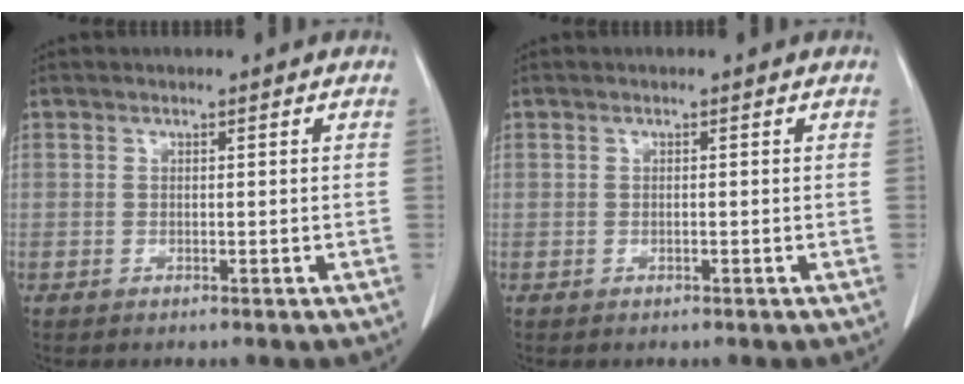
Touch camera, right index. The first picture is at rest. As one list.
[{"total": 0.0}]